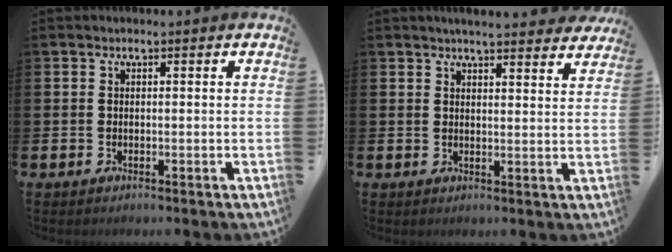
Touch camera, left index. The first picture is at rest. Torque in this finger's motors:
{"motor_torque": [0.18, -0.56, 0.63, 0.15]}